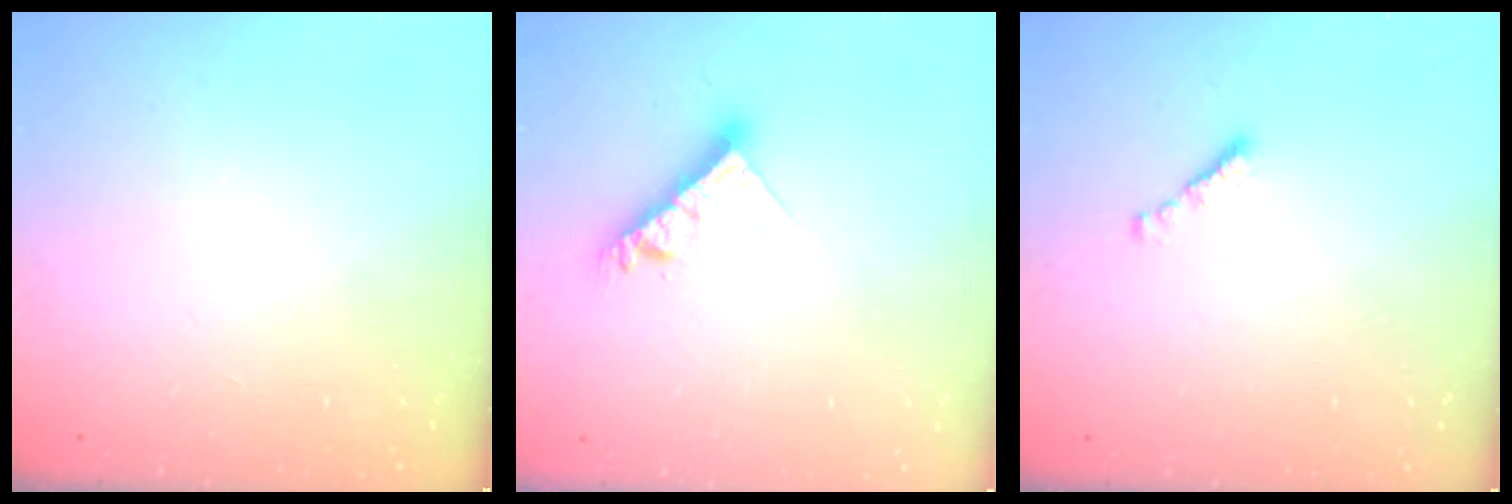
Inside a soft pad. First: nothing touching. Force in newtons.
{"total": 8.7, "press": 8.7, "slide": 0.8}
{"total": 1.8, "press": 1.7, "slide": 0.6}